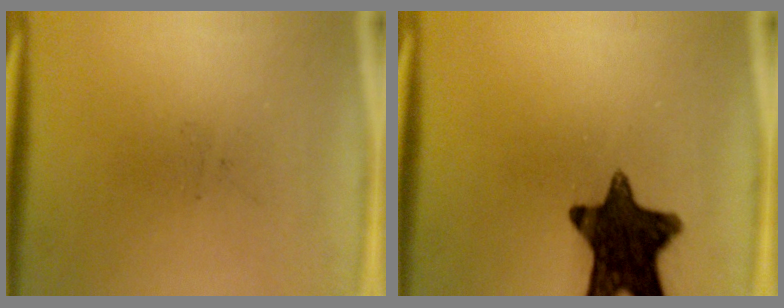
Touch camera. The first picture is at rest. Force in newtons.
{"total": 14.0}